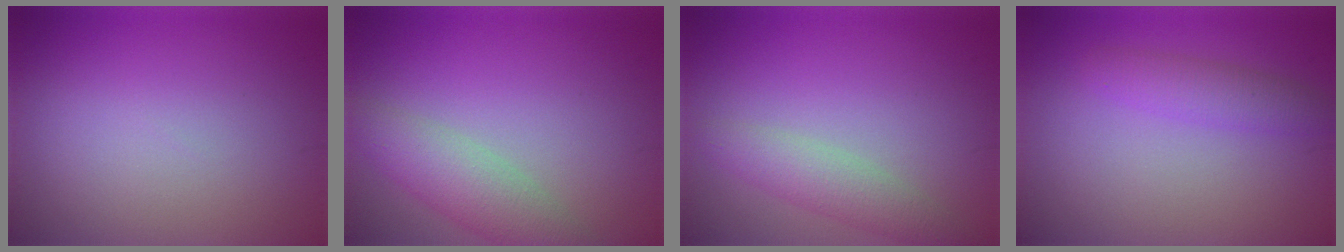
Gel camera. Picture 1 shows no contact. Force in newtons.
{"total": 4.2, "press": 4.2, "slide": 0.2}
{"total": 2.9, "press": 2.9, "slide": 0.2}
{"total": 2.4, "press": 2.4, "slide": 0.1}